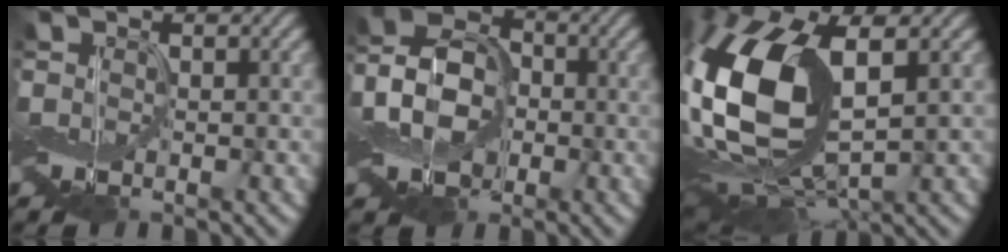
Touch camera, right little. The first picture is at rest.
{"total": 5.6, "force": [-1.9, 4.0, 3.5], "torque": [-0.064, 0.006, -0.048]}
{"total": 15.2, "force": [0.8, 7.5, 13.2], "torque": [-0.302, -0.002, 0.013]}